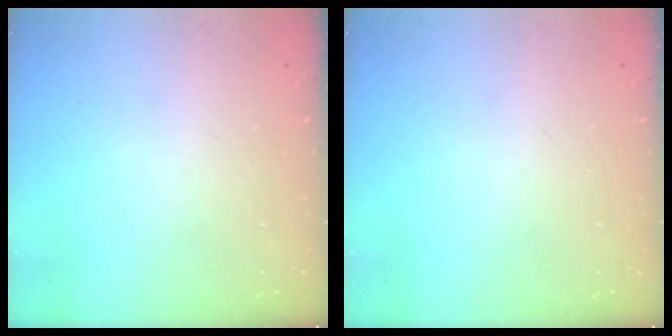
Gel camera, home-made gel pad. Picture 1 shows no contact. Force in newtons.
{"total": 0.0}